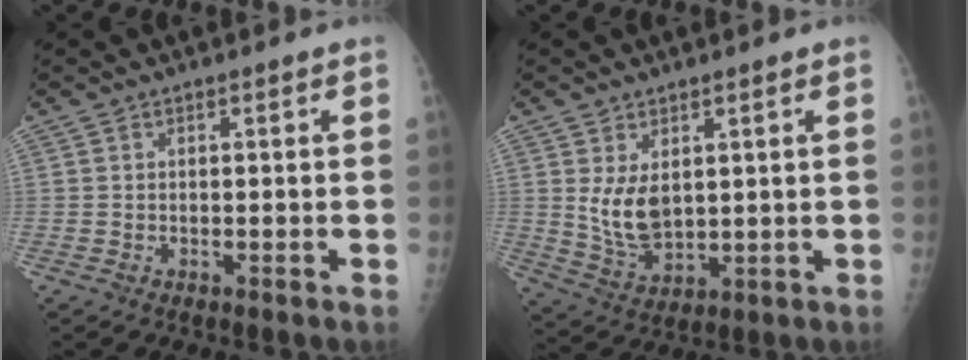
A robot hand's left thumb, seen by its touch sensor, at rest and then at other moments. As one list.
[{"total": 7.4, "force": [1.9, 4.3, 5.7], "torque": [-0.091, -0.023, 0.053]}]